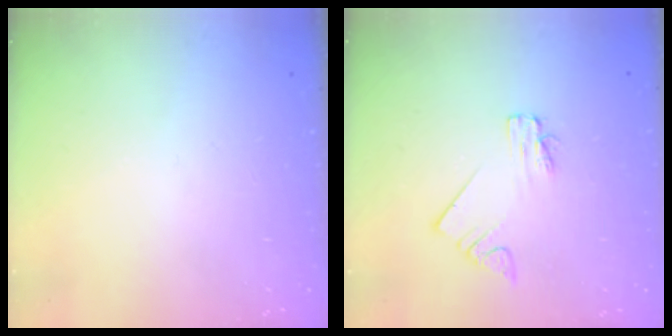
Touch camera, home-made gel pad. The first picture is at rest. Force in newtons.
{"total": 2.0, "press": 2.0, "slide": 0.1}